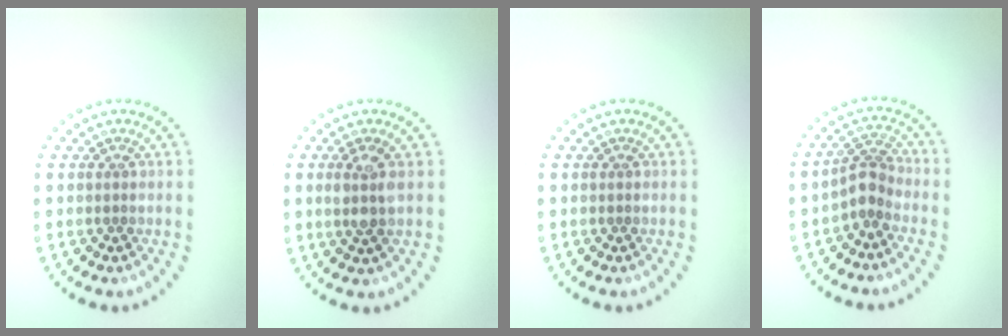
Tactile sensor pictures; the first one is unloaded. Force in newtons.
{"total": 2.2, "press": 2.0, "slide": 1.0}
{"total": 0.0}
{"total": 2.3, "press": 1.8, "slide": 1.5}